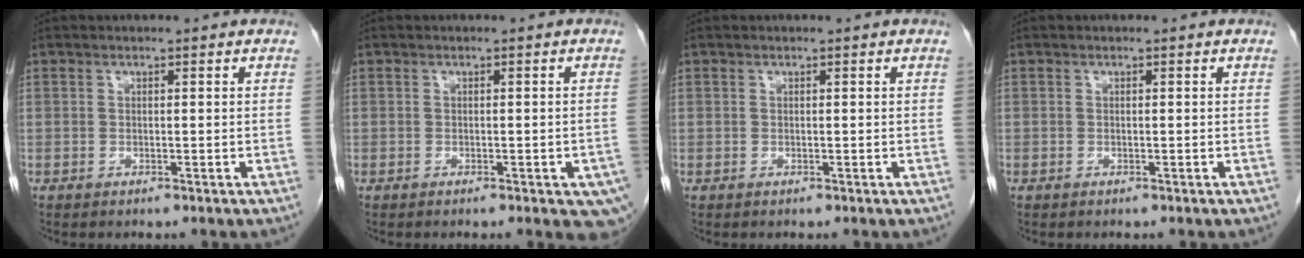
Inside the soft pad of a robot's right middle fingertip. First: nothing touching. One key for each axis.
{"total": 6.1, "fx": -3.7, "fy": 1.8, "fz": 4.5, "tx": -0.032, "ty": -0.009, "tz": -0.049}
{"total": 0.0}
{"total": 0.0}